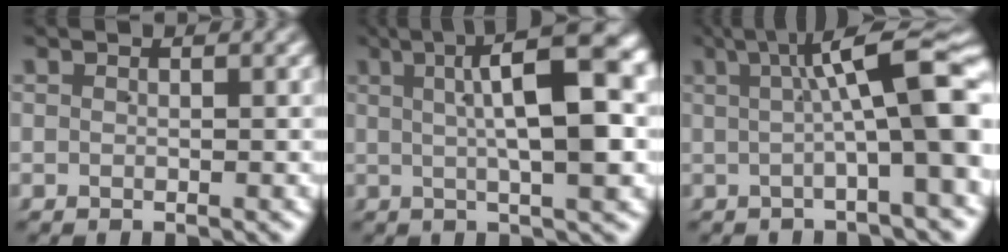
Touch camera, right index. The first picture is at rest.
{"total": 10.4, "force": [3.2, 2.3, 9.6], "torque": [-0.114, 0.041, 0.038]}
{"total": 9.1, "force": [1.3, 2.0, 8.8], "torque": [-0.099, 0.024, 0.014]}